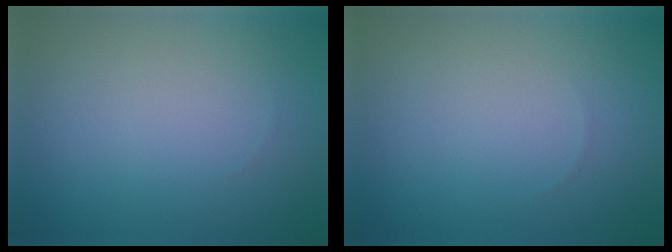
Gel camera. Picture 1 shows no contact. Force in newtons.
{"total": 0.0}